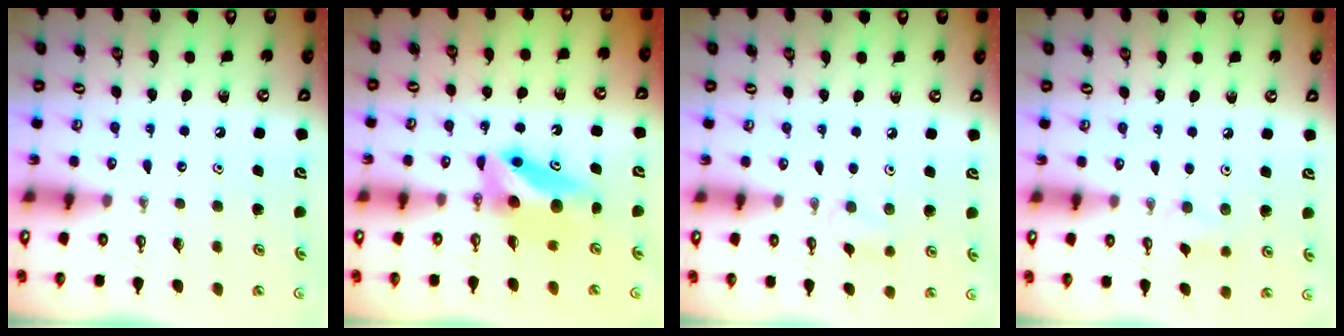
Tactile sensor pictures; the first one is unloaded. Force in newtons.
{"total": 7.2, "press": 6.8, "slide": 2.2}
{"total": 6.2, "press": 6.1, "slide": 0.9}
{"total": 7.0, "press": 6.8, "slide": 1.4}